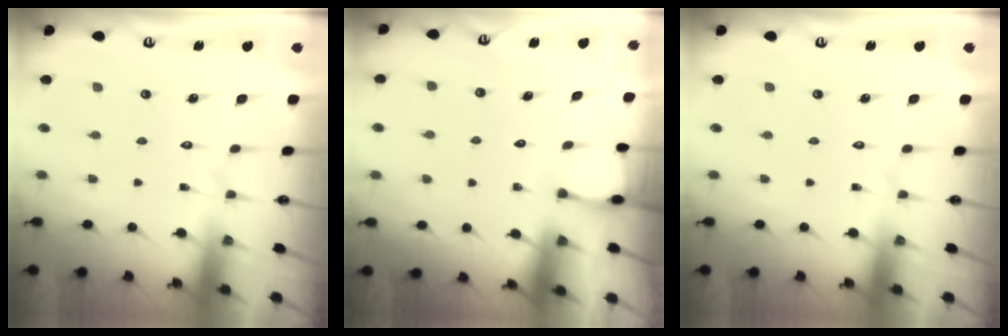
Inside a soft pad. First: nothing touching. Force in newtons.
{"total": 0.9, "press": 0.8, "slide": 0.2}
{"total": 0.0}